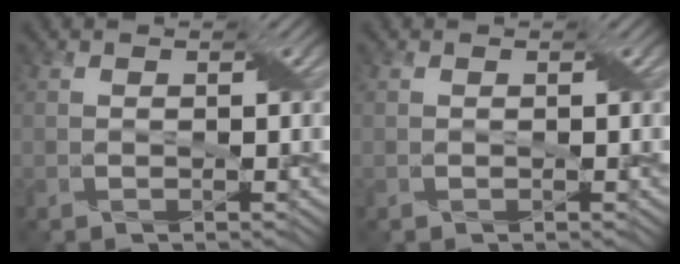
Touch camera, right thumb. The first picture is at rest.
{"total": 0.0}